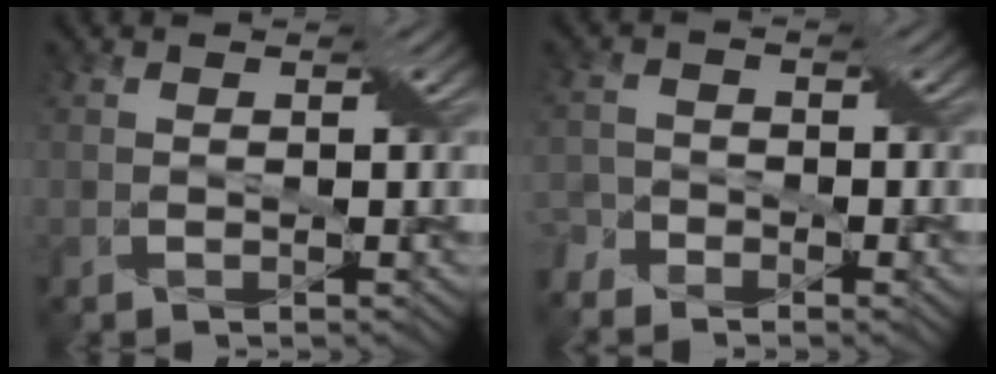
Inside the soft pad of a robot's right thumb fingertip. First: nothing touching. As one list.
[{"total": 4.0, "force": [-3.1, 1.9, 1.6], "torque": [-0.036, -0.007, -0.067]}]